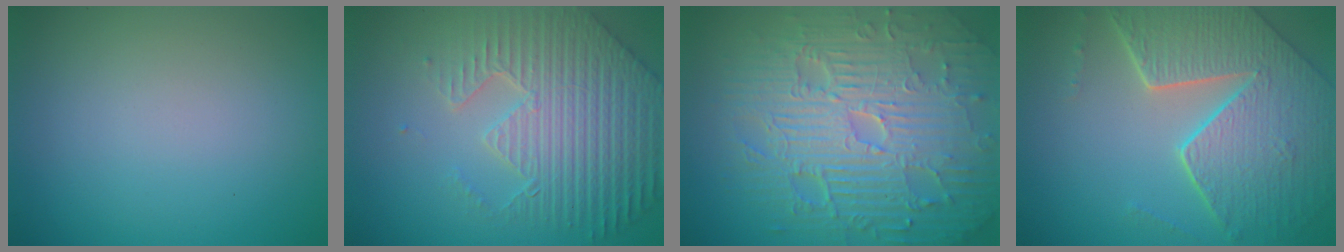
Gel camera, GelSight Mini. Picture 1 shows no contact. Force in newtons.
{"total": 7.8, "press": 5.8, "slide": 5.2}
{"total": 11.3, "press": 7.4, "slide": 8.6}
{"total": 8.2, "press": 5.8, "slide": 5.8}